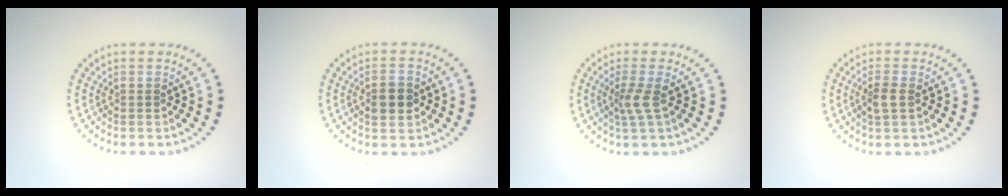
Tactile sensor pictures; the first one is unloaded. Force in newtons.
{"total": 2.8, "press": 2.8, "slide": 0.1}
{"total": 2.1, "press": 1.4, "slide": 1.5}
{"total": 1.7, "press": 1.7, "slide": 0.4}